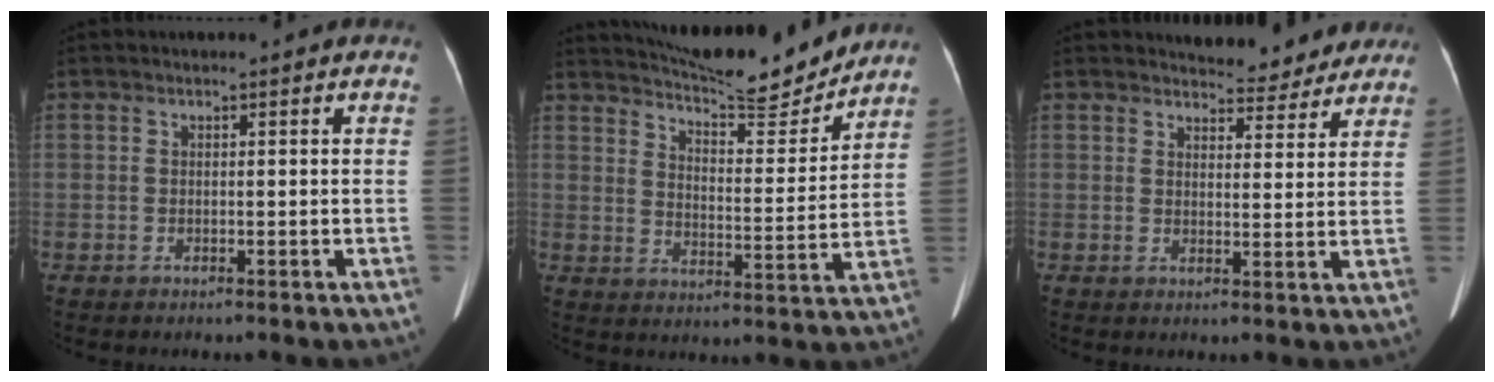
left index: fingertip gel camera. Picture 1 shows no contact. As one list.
[{"total": 14.6, "force": [13.8, 1.1, 4.5], "torque": [-0.078, -0.020, 0.197]}, {"total": 7.3, "force": [6.9, 2.1, 0.7], "torque": [0.001, -0.006, 0.074]}]